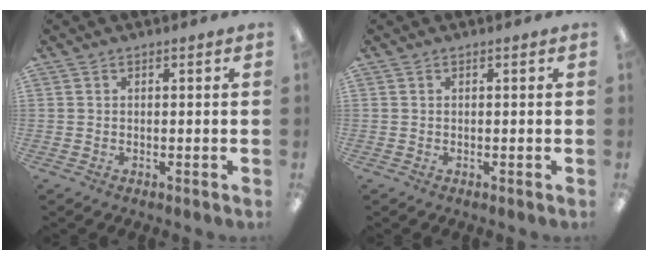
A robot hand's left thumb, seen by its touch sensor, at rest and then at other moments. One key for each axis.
{"total": 0.0}